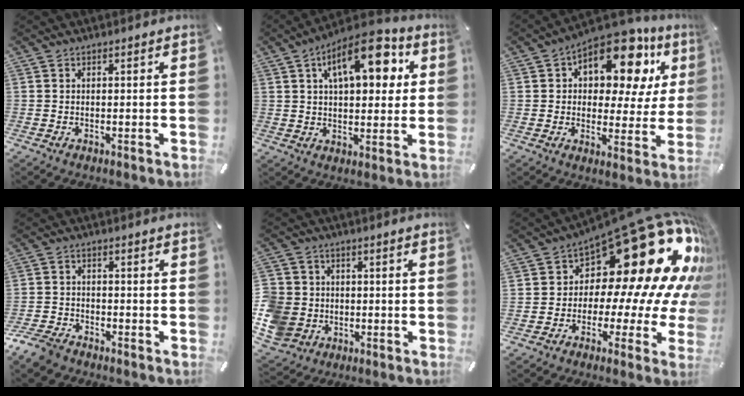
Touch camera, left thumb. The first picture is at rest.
{"total": 15.7, "force": [6.9, 7.5, 12.0], "torque": [-0.173, -0.018, 0.112]}
{"total": 15.4, "force": [9.5, 7.5, 9.5], "torque": [-0.138, -0.071, 0.159]}
{"total": 5.7, "force": [-4.7, 2.5, 2.1], "torque": [-0.060, 0.015, -0.097]}
{"total": 9.8, "force": [-1.8, 9.0, 3.3], "torque": [-0.088, 0.014, -0.032]}
{"total": 28.7, "force": [12.1, 13.4, 22.3], "torque": [-0.309, -0.124, 0.229]}